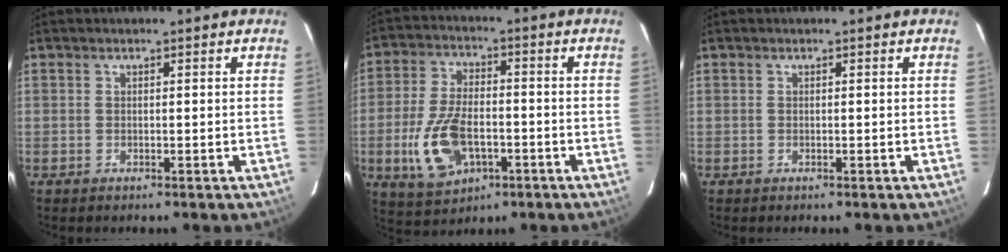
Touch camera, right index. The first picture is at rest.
{"total": 12.7, "force": [-3.9, 6.8, 9.9], "torque": [-0.218, -0.006, -0.062]}
{"total": 0.0}